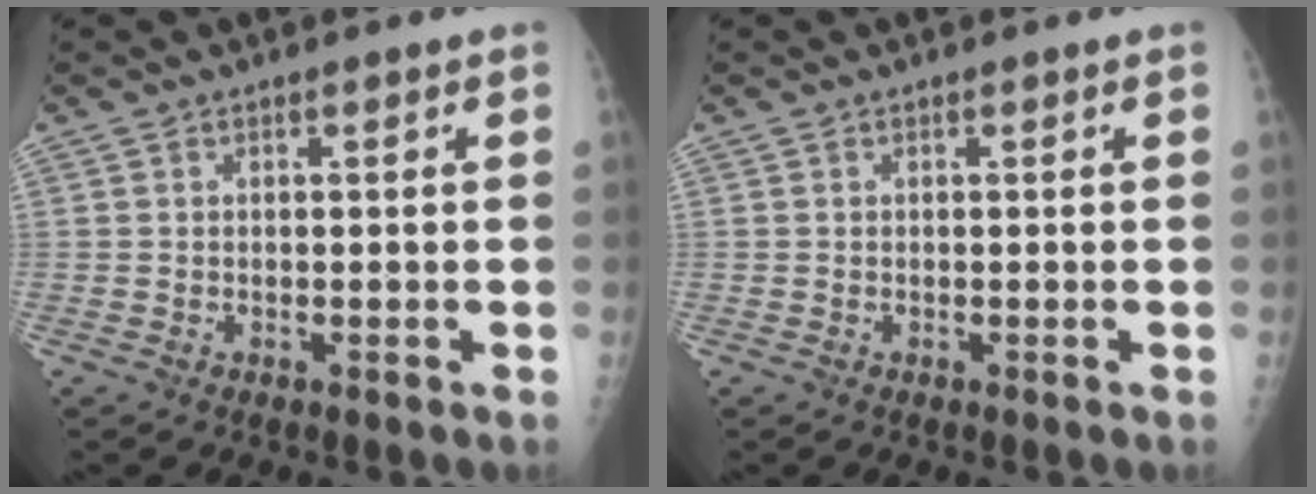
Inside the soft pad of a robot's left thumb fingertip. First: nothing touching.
{"total": 0.0}